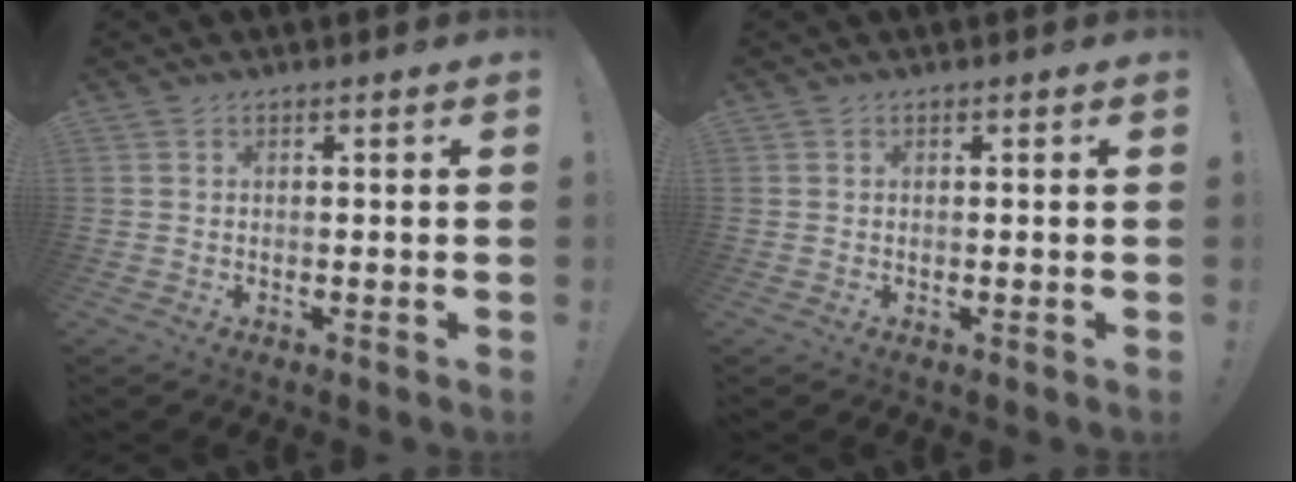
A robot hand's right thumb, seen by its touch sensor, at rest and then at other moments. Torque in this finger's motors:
{"motor_torque": [0.01, -0.21, -0.05, 0.14, -0.03]}